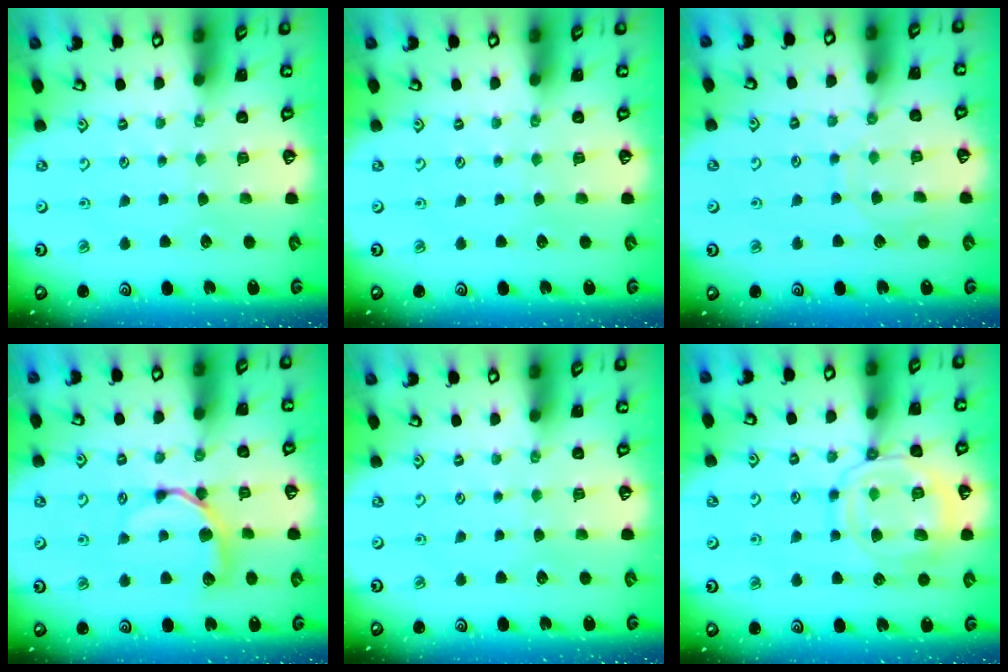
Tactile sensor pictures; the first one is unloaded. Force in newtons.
{"total": 0.0}
{"total": 6.3, "press": 6.3, "slide": 0.6}
{"total": 8.5, "press": 8.4, "slide": 1.1}
{"total": 0.0}
{"total": 13.4, "press": 13.3, "slide": 1.1}